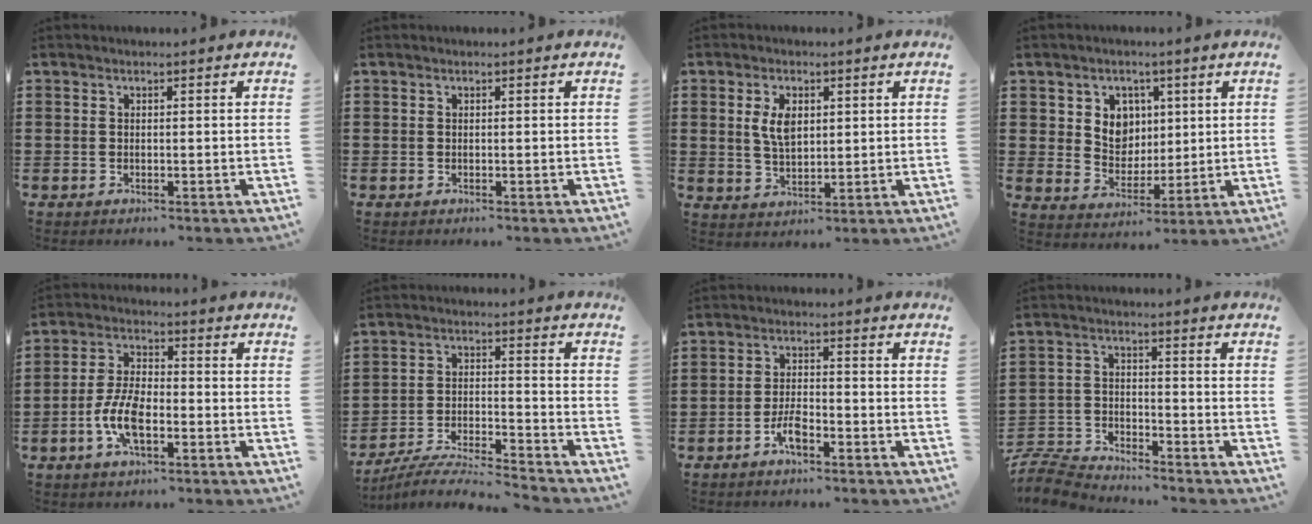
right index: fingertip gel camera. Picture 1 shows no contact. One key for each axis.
{"total": 0.0}
{"total": 4.9, "fx": 1.3, "fy": 2.8, "fz": 3.9, "tx": -0.084, "ty": 0.011, "tz": 0.022}
{"total": 5.9, "fx": 2.0, "fy": 5.3, "fz": 1.6, "tx": -0.043, "ty": 0.007, "tz": 0.032}
{"total": 7.6, "fx": -2.5, "fy": 3.5, "fz": 6.2, "tx": -0.146, "ty": -0.002, "tz": -0.054}
{"total": 6.4, "fx": -6.2, "fy": 0.0, "fz": 1.7, "tx": -0.044, "ty": -0.002, "tz": -0.124}
{"total": 4.0, "fx": -2.4, "fy": 1.4, "fz": 2.9, "tx": -0.071, "ty": 0.000, "tz": -0.051}
{"total": 6.3, "fx": -6.2, "fy": 1.2, "fz": 0.8, "tx": -0.034, "ty": 0.008, "tz": -0.128}